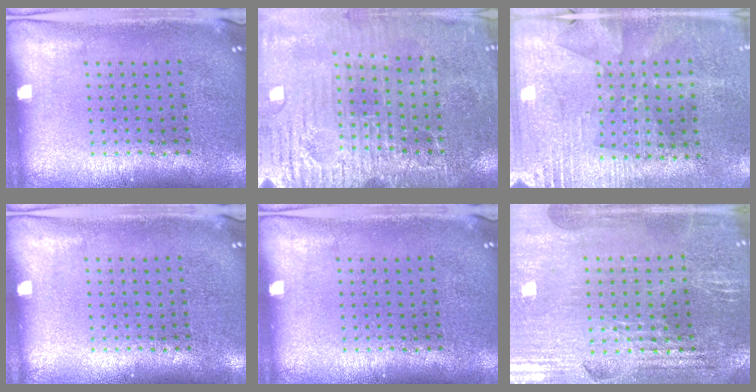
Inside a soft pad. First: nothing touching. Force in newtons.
{"total": 3.6, "press": 3.5, "slide": 0.4}
{"total": 2.9, "press": 2.8, "slide": 0.8}
{"total": 0.0}
{"total": 0.0}
{"total": 2.8, "press": 2.8, "slide": 0.4}